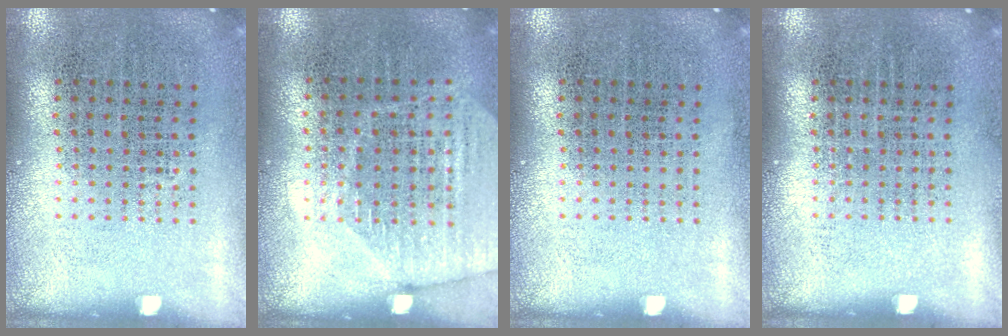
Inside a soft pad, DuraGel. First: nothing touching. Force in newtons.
{"total": 1.8, "press": 1.6, "slide": 0.7}
{"total": 0.0}
{"total": 0.0}